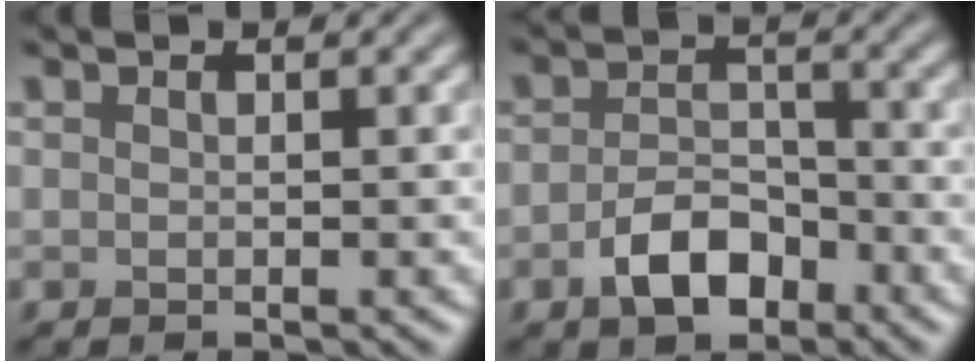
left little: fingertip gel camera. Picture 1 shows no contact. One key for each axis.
{"total": 4.3, "fx": -2.2, "fy": 2.5, "fz": 2.6, "tx": -0.043, "ty": 0.003, "tz": -0.042}